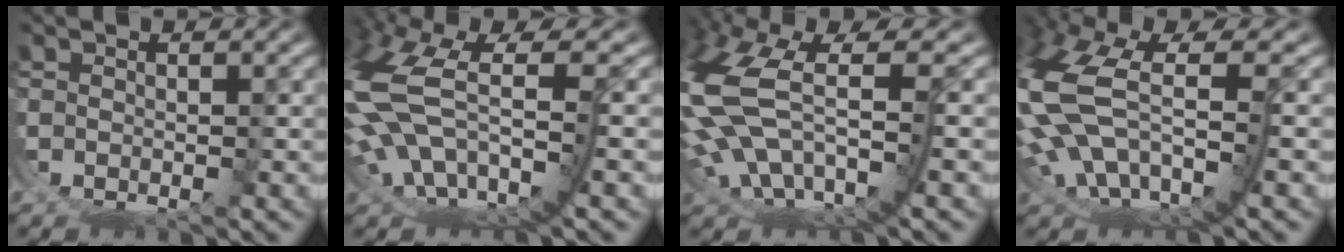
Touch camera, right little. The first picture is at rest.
{"total": 10.3, "force": [-0.5, 6.7, 7.8], "torque": [-0.196, -0.026, 0.000]}
{"total": 9.3, "force": [0.0, 5.4, 7.6], "torque": [-0.188, -0.019, 0.011]}
{"total": 9.9, "force": [-0.4, 6.3, 7.6], "torque": [-0.202, -0.026, 0.007]}